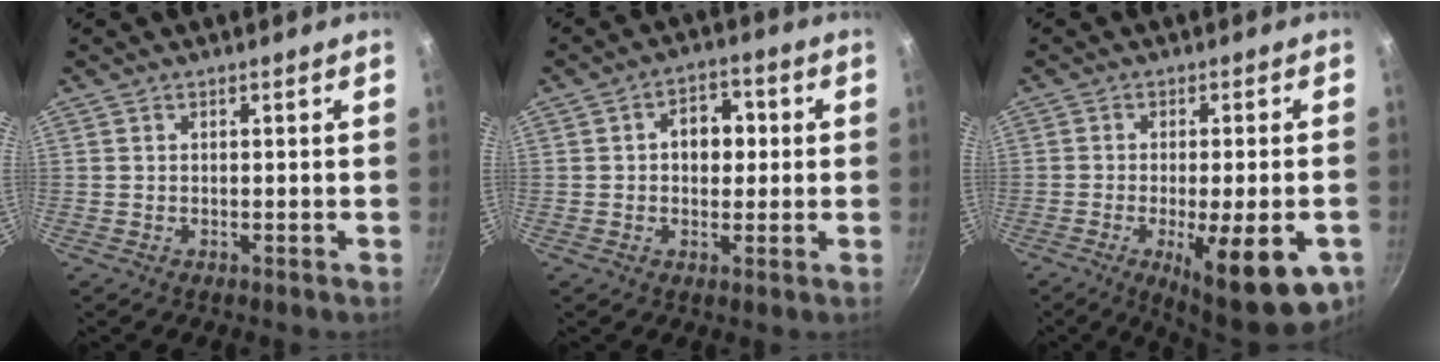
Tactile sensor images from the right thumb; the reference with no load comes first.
{"total": 6.8, "force": [0.8, 4.7, 4.8], "torque": [-0.041, 0.011, 0.005]}
{"total": 16.3, "force": [-6.6, 5.3, 14.0], "torque": [-0.159, 0.001, -0.077]}